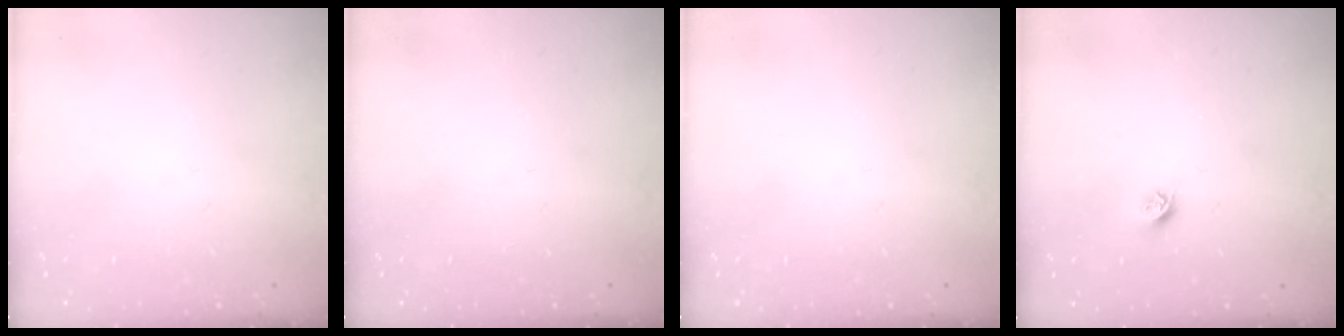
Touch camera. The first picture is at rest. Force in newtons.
{"total": 0.0}
{"total": 0.0}
{"total": 6.0, "press": 5.9, "slide": 0.7}